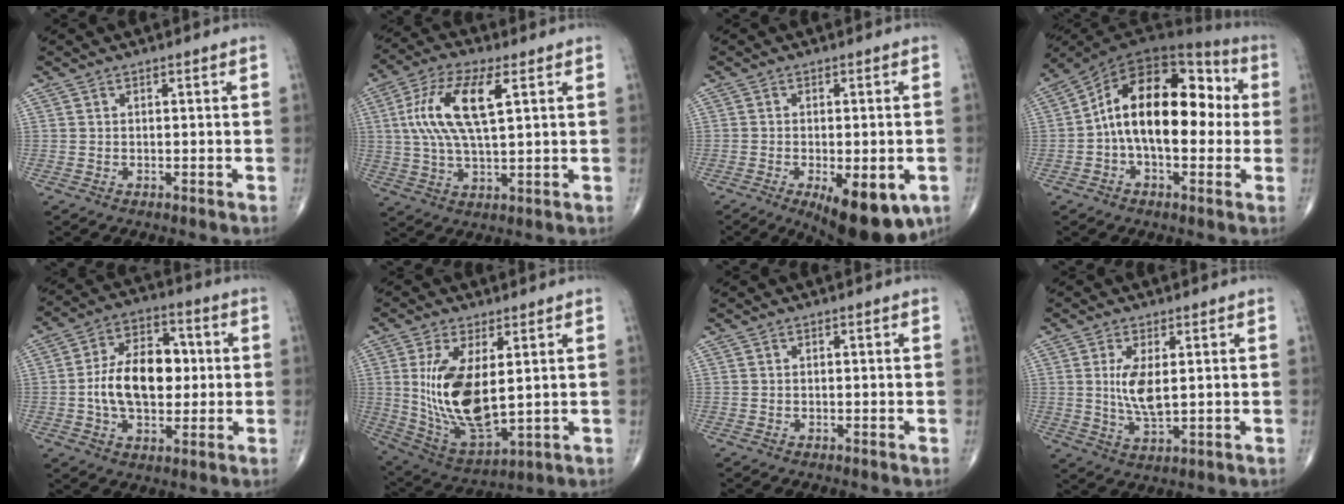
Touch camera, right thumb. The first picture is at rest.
{"total": 13.4, "force": [3.5, 4.9, 12.0], "torque": [-0.256, 0.008, 0.066]}
{"total": 13.2, "force": [-5.5, 5.4, 10.7], "torque": [-0.123, -0.004, -0.067]}
{"total": 18.7, "force": [0.4, 10.5, 15.4], "torque": [-0.224, 0.050, -0.004]}
{"total": 14.8, "force": [0.0, 9.2, 11.6], "torque": [-0.174, 0.021, -0.002]}
{"total": 16.0, "force": [2.1, 7.2, 14.2], "torque": [-0.275, -0.024, 0.060]}
{"total": 0.0}
{"total": 6.7, "force": [1.1, 2.5, 6.1], "torque": [-0.121, -0.017, 0.027]}